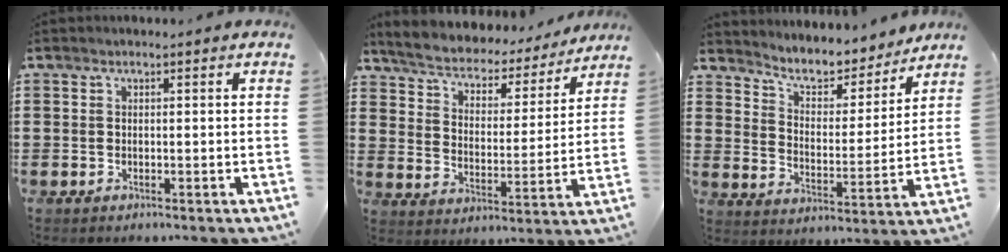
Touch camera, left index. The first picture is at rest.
{"total": 4.6, "force": [4.4, 1.0, 1.0], "torque": [-0.044, -0.031, 0.068]}
{"total": 6.2, "force": [5.6, 1.6, 2.1], "torque": [-0.060, -0.038, 0.093]}